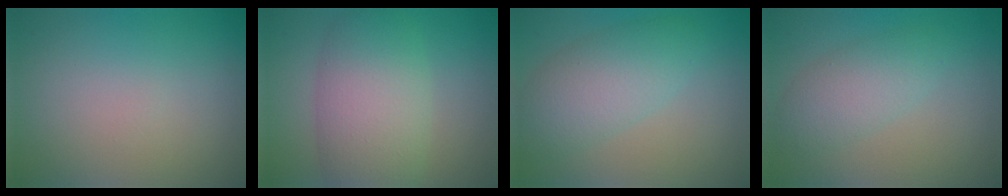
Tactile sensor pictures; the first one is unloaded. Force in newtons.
{"total": 7.3, "press": 7.3, "slide": 0.3}
{"total": 5.0, "press": 5.0, "slide": 0.3}
{"total": 3.3, "press": 3.3, "slide": 0.0}